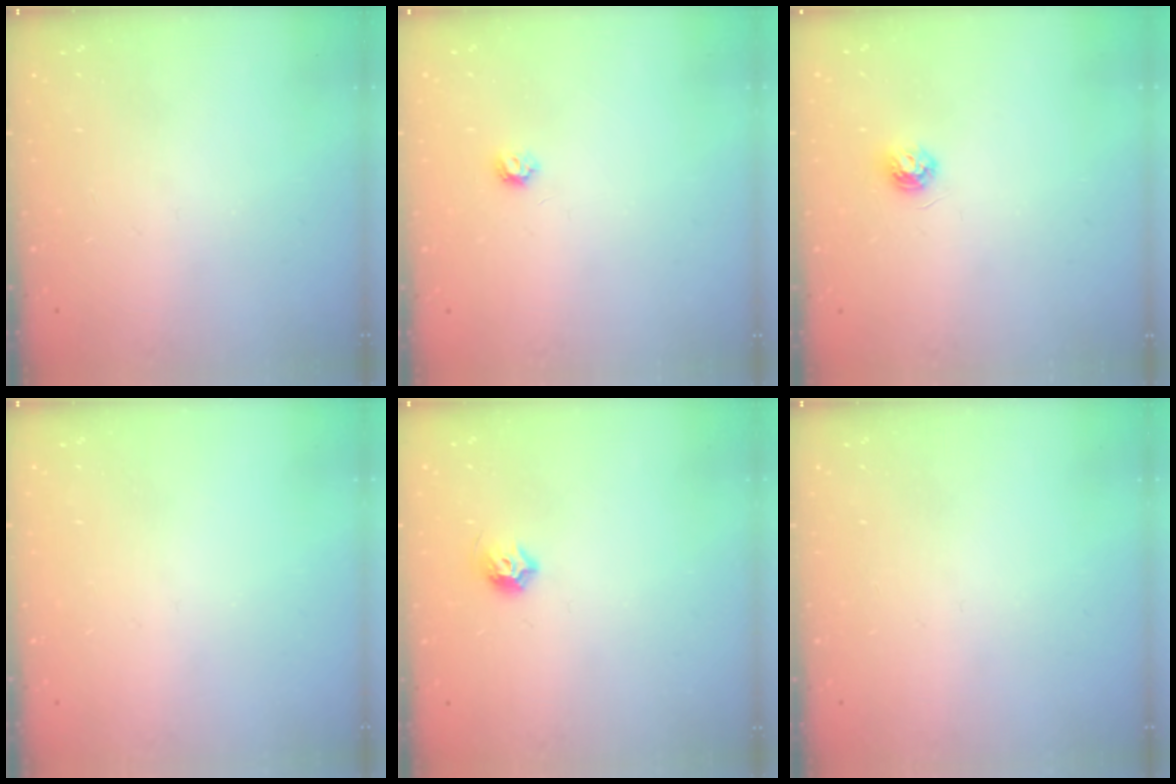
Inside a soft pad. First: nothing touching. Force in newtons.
{"total": 4.0, "press": 4.0, "slide": 0.6}
{"total": 4.5, "press": 4.5, "slide": 0.7}
{"total": 0.0}
{"total": 5.7, "press": 5.6, "slide": 1.0}
{"total": 0.0}